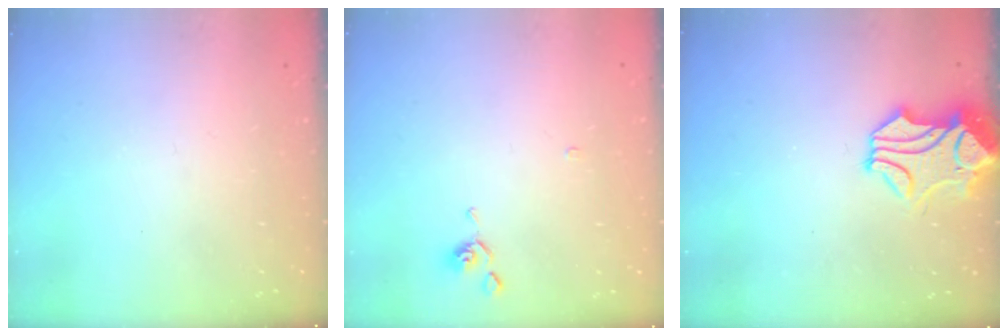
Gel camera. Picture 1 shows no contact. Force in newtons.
{"total": 0.9, "press": 0.9, "slide": 0.3}
{"total": 1.4, "press": 0.7, "slide": 1.3}